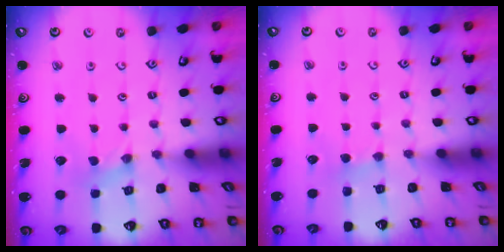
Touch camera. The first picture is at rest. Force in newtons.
{"total": 2.4, "press": 2.4, "slide": 0.4}